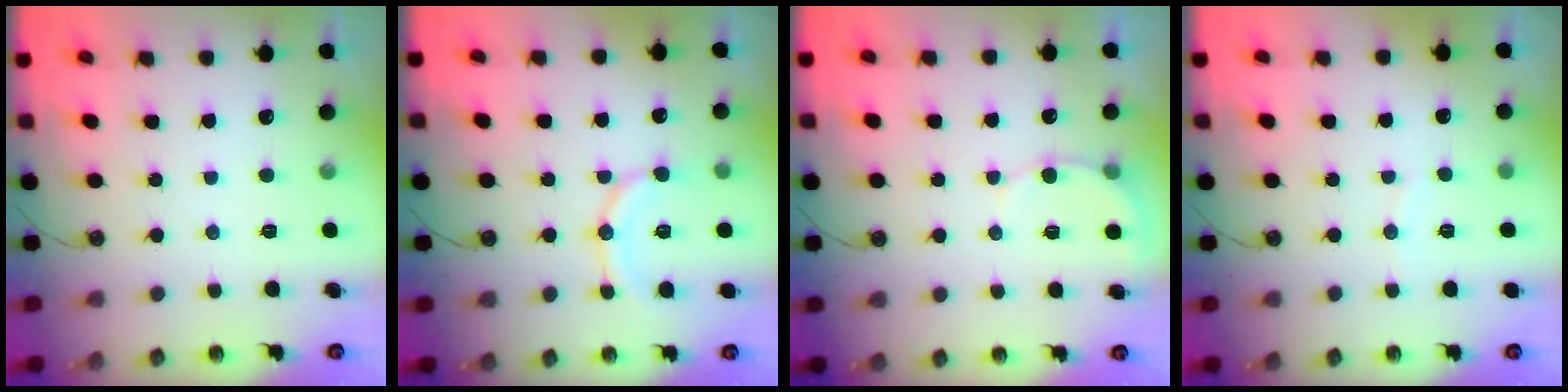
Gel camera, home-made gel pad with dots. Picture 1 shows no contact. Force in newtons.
{"total": 12.5, "press": 12.1, "slide": 3.3}
{"total": 5.3, "press": 5.3, "slide": 0.4}
{"total": 2.2, "press": 2.2, "slide": 0.2}